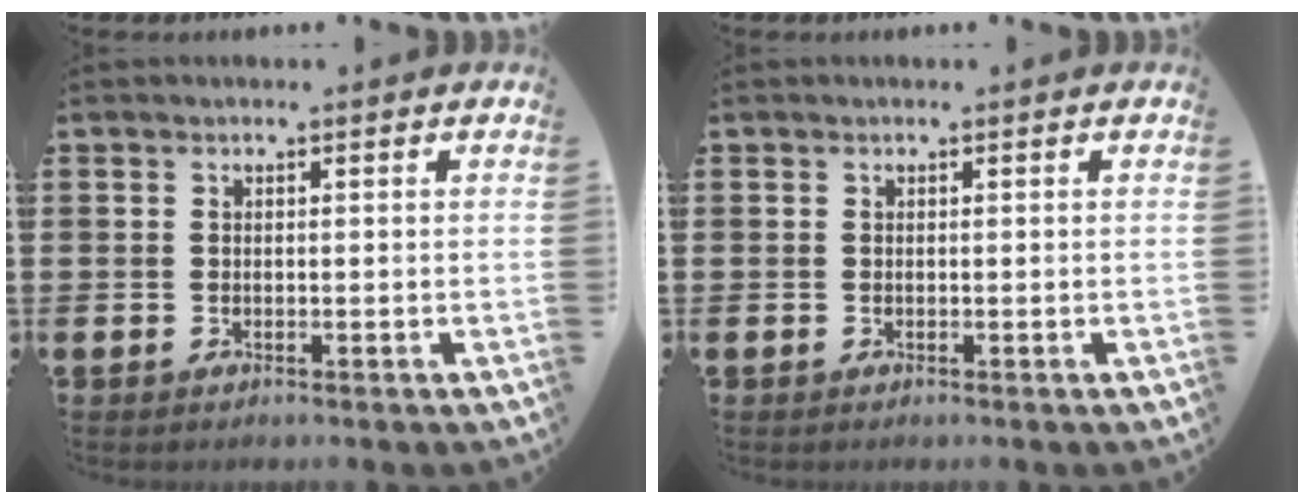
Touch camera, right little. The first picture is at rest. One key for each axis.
{"total": 0.0}